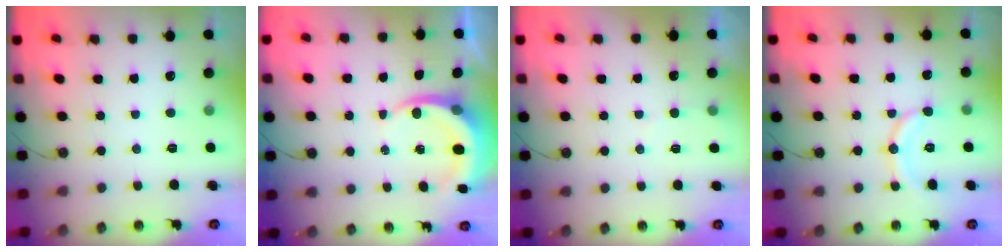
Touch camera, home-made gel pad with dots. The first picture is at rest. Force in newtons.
{"total": 5.5, "press": 5.5, "slide": 0.5}
{"total": 2.6, "press": 2.6, "slide": 0.3}
{"total": 10.3, "press": 10.3, "slide": 0.4}